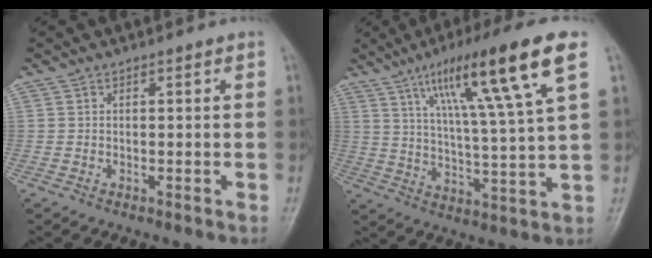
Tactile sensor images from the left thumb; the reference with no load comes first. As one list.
[{"total": 17.5, "force": [8.5, 1.3, 15.2], "torque": [-0.252, -0.019, 0.139]}]